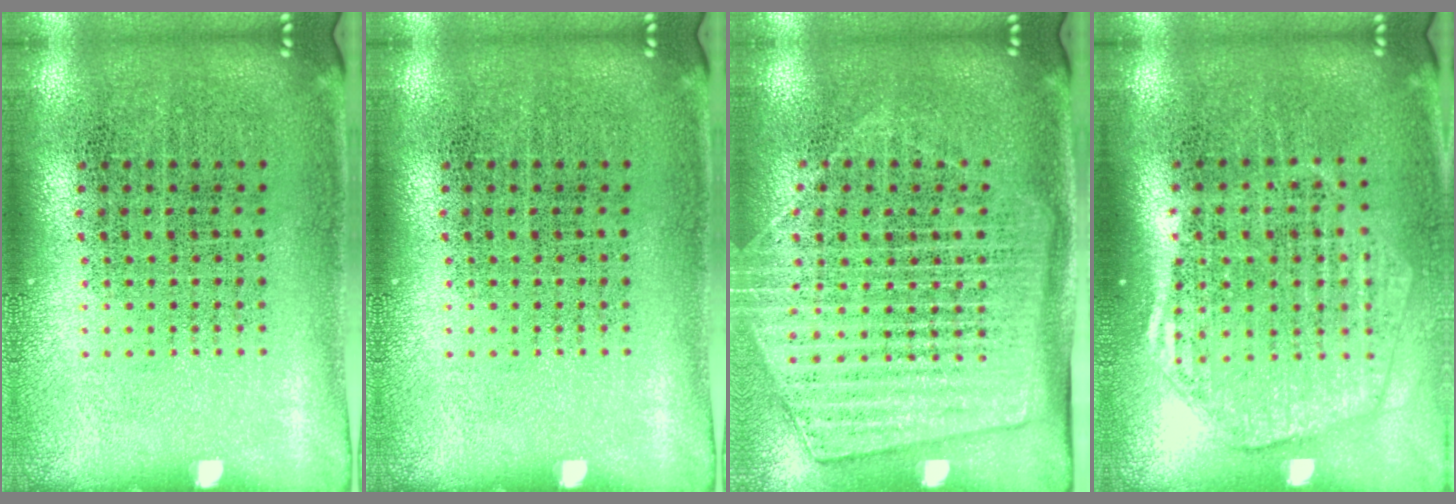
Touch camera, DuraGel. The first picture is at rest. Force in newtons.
{"total": 0.0}
{"total": 1.7, "press": 1.5, "slide": 0.8}
{"total": 1.9, "press": 1.7, "slide": 0.8}